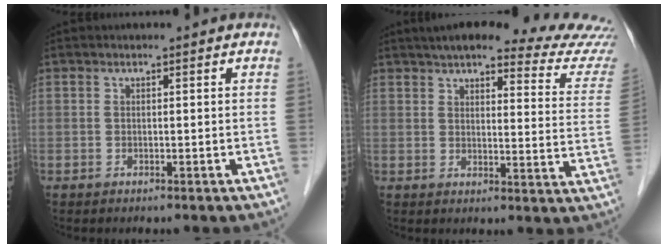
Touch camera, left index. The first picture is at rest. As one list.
[{"total": 20.0, "force": [18.1, 1.9, 8.3], "torque": [-0.095, -0.044, 0.198]}]